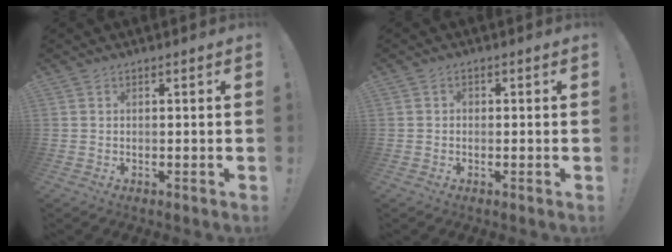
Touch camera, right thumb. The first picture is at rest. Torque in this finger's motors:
{"motor_torque": [0.10, 0.04, 0.15, -0.03, -0.03]}